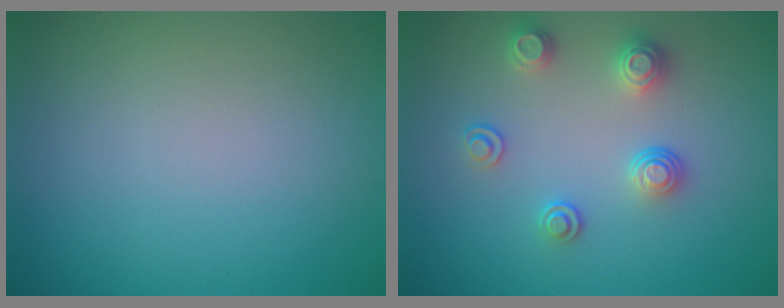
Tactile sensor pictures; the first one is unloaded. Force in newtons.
{"total": 2.6, "press": 2.6, "slide": 0.6}